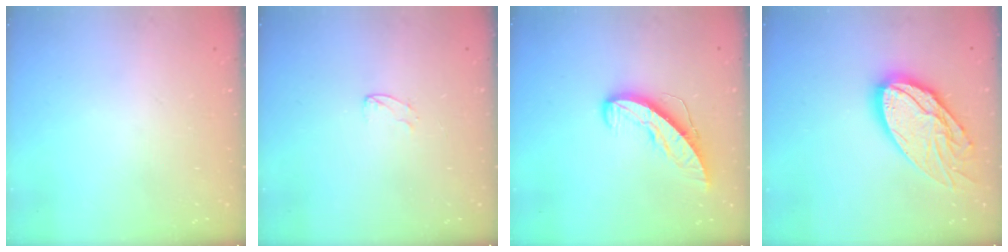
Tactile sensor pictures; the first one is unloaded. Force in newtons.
{"total": 3.3, "press": 3.3, "slide": 0.3}
{"total": 8.2, "press": 8.2, "slide": 0.4}
{"total": 20.0, "press": 19.9, "slide": 1.8}